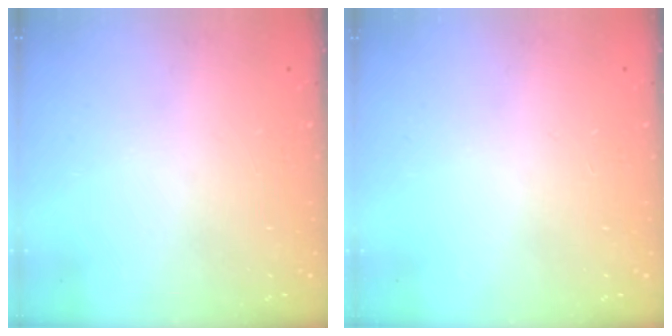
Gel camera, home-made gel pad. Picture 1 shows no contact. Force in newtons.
{"total": 0.0}